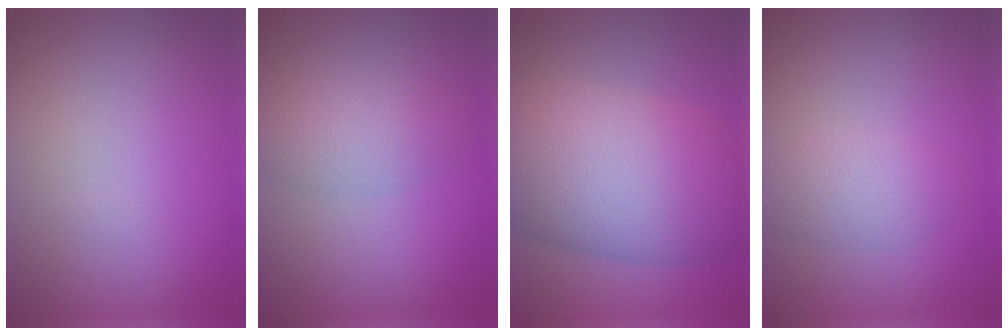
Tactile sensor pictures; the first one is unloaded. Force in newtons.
{"total": 3.0, "press": 3.0, "slide": 0.1}
{"total": 11.8, "press": 11.8, "slide": 0.3}
{"total": 2.3, "press": 2.3, "slide": 0.1}